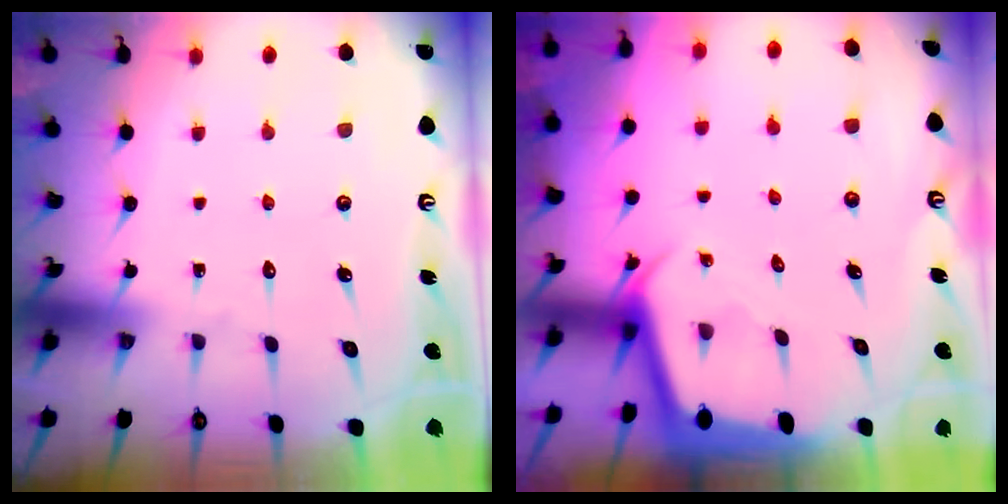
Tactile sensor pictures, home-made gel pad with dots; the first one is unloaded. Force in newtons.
{"total": 2.4, "press": 2.4, "slide": 0.1}